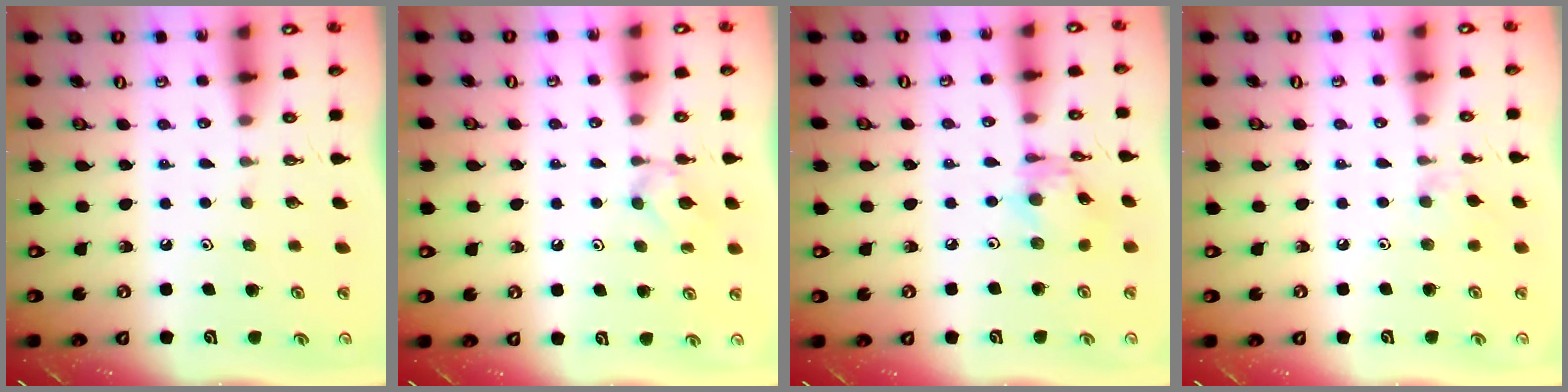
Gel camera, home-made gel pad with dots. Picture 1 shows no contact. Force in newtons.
{"total": 5.7, "press": 5.6, "slide": 1.1}
{"total": 6.6, "press": 6.6, "slide": 0.4}
{"total": 4.0, "press": 3.9, "slide": 0.8}